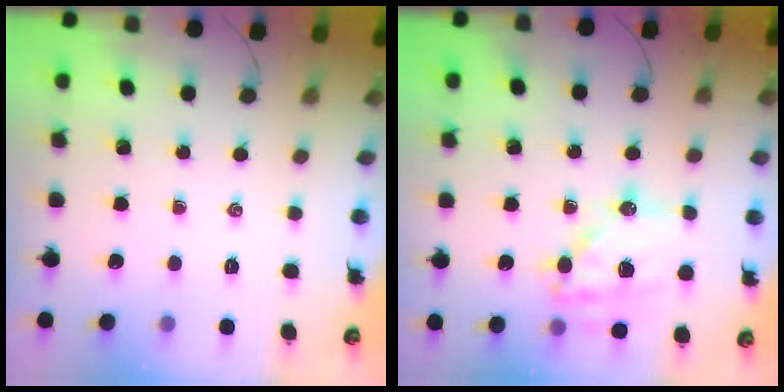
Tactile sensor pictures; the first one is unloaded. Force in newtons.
{"total": 16.8, "press": 16.5, "slide": 3.4}